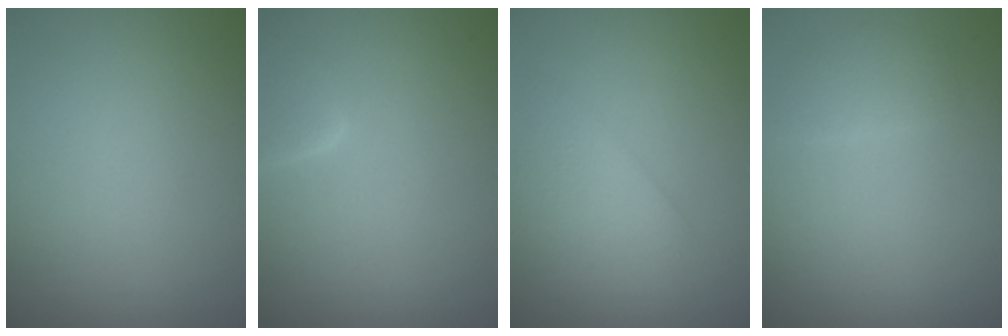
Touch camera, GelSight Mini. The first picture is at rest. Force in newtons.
{"total": 3.0, "press": 3.0, "slide": 0.2}
{"total": 2.8, "press": 2.7, "slide": 0.2}
{"total": 1.5, "press": 1.5, "slide": 0.0}